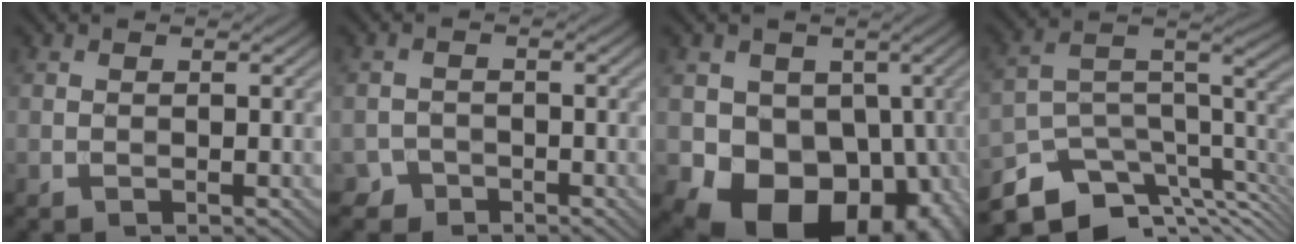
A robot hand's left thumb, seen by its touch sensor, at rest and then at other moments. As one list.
[{"total": 2.0, "force": [-1.6, 1.3, 0.0], "torque": [0.004, 0.005, -0.033]}, {"total": 16.6, "force": [-5.5, 12.7, 9.1], "torque": [-0.112, -0.041, -0.090]}, {"total": 11.1, "force": [-7.0, 5.4, 6.7], "torque": [-0.142, -0.012, -0.112]}]